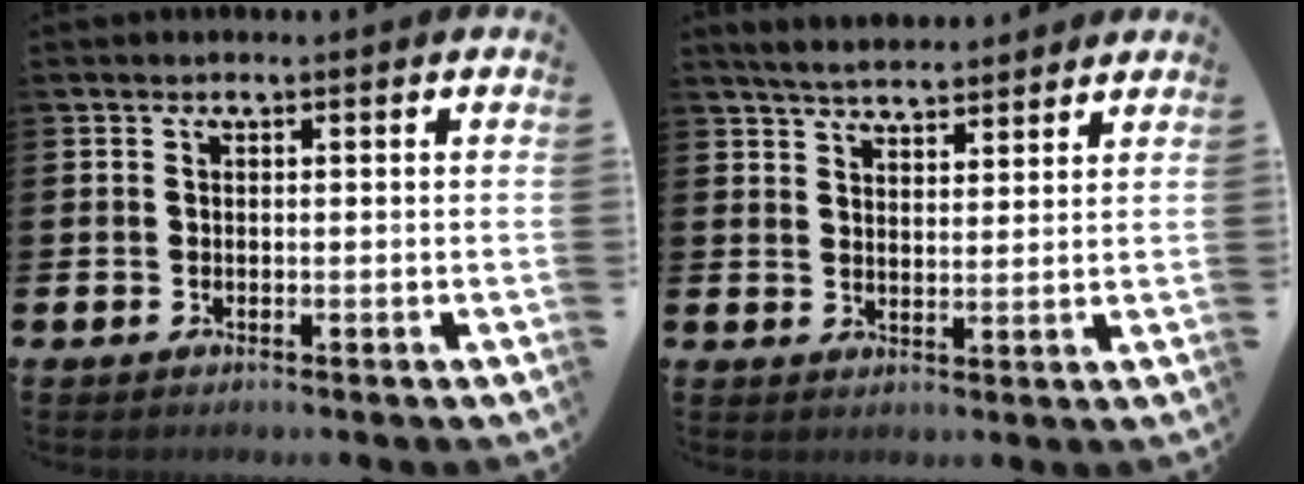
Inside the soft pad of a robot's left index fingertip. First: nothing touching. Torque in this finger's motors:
{"motor_torque": [0.92, -0.83, 0.25, 0.11]}